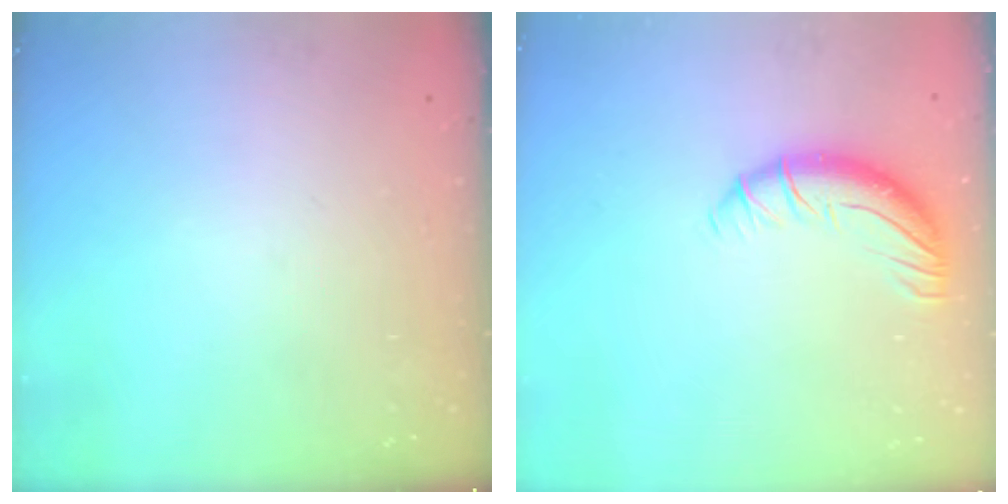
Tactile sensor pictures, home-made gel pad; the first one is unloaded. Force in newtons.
{"total": 10.0, "press": 9.9, "slide": 1.6}